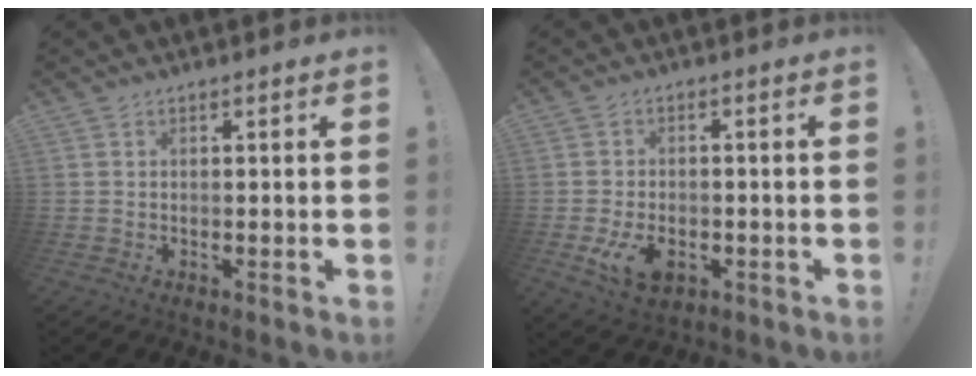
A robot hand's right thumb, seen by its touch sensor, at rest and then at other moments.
{"total": 8.3, "force": [-3.2, 5.4, 5.5], "torque": [-0.087, 0.004, -0.055]}